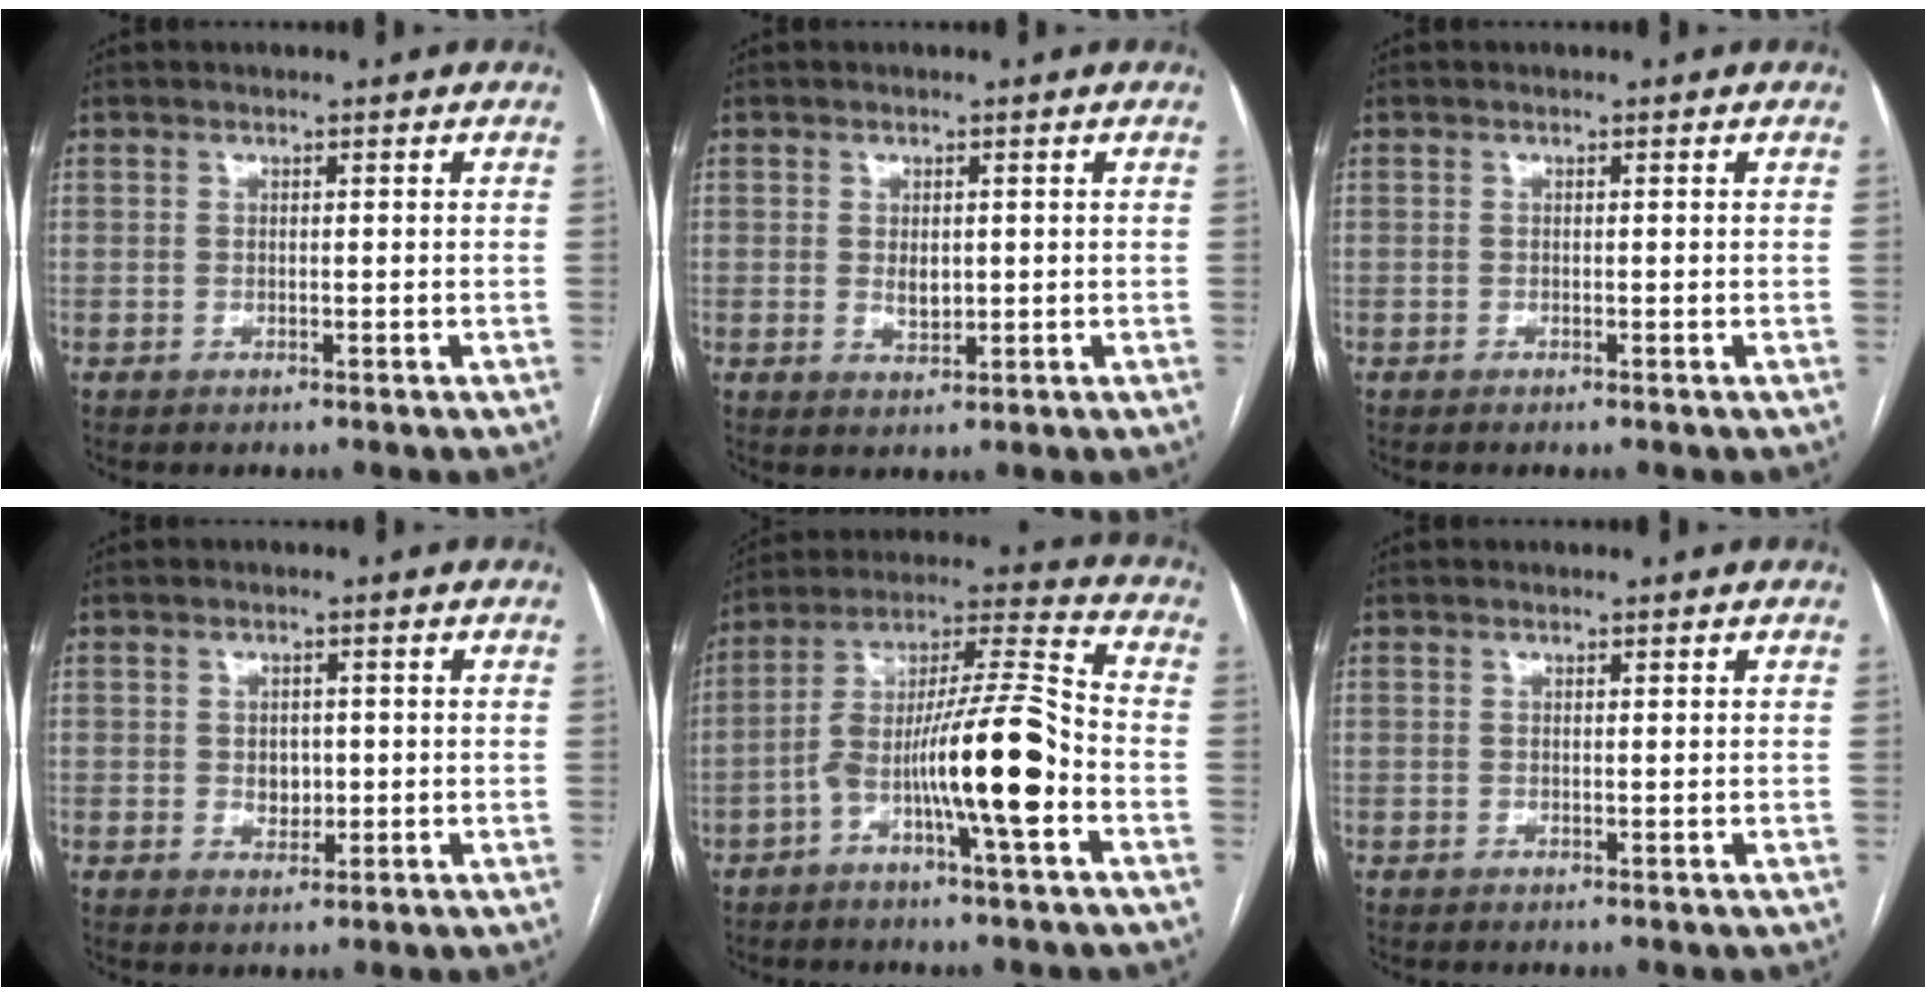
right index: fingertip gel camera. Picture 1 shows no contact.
{"total": 2.3, "force": [0.2, 1.4, 1.9], "torque": [-0.030, -0.006, 0.007]}
{"total": 0.0}
{"total": 2.7, "force": [0.0, 2.1, 1.7], "torque": [-0.021, 0.000, 0.003]}
{"total": 14.8, "force": [-5.1, 1.1, 13.8], "torque": [-0.247, 0.019, -0.091]}
{"total": 0.0}